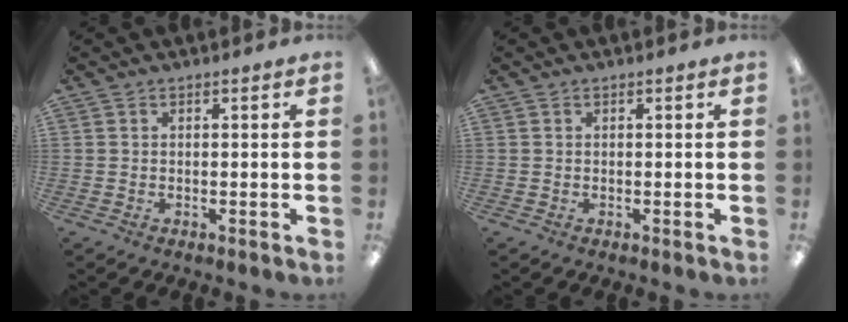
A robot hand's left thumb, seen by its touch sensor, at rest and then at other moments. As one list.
[{"total": 0.0}]